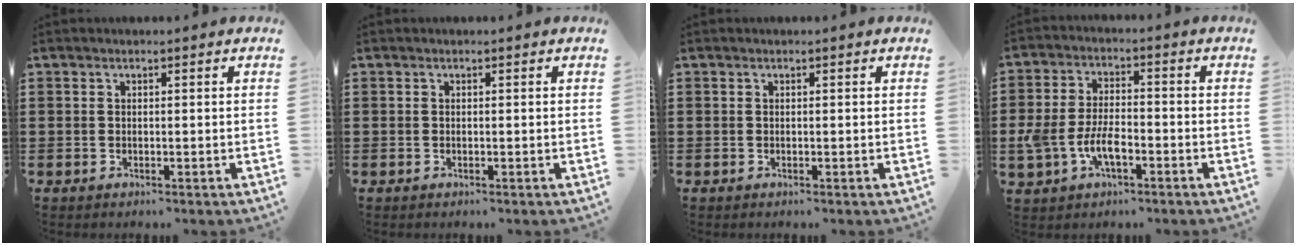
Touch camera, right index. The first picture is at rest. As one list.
[{"total": 0.0}, {"total": 0.0}, {"total": 6.6, "force": [-2.4, 3.5, 5.1], "torque": [-0.127, -0.001, -0.052]}]